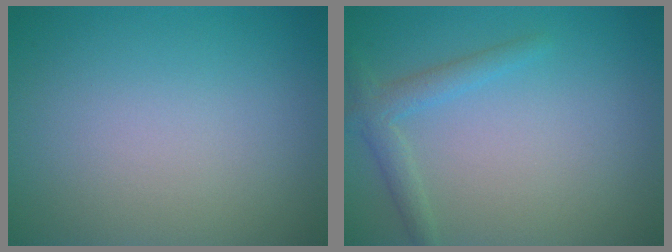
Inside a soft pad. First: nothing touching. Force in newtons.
{"total": 2.1, "press": 2.1, "slide": 0.1}